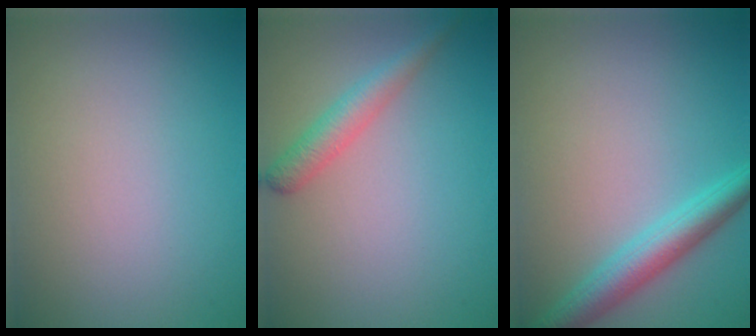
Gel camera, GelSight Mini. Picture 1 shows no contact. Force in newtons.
{"total": 2.5, "press": 2.5, "slide": 0.1}
{"total": 4.1, "press": 4.1, "slide": 0.1}